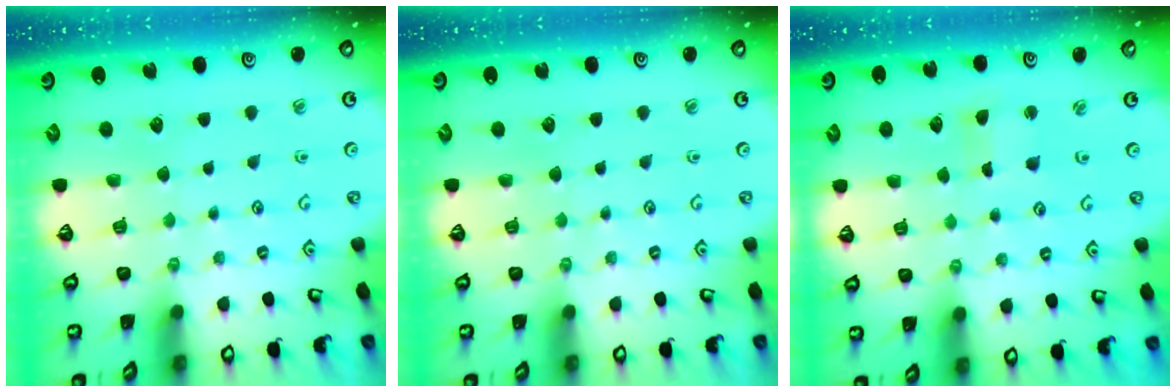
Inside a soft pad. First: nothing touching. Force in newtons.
{"total": 0.0}
{"total": 1.9, "press": 1.9, "slide": 0.2}